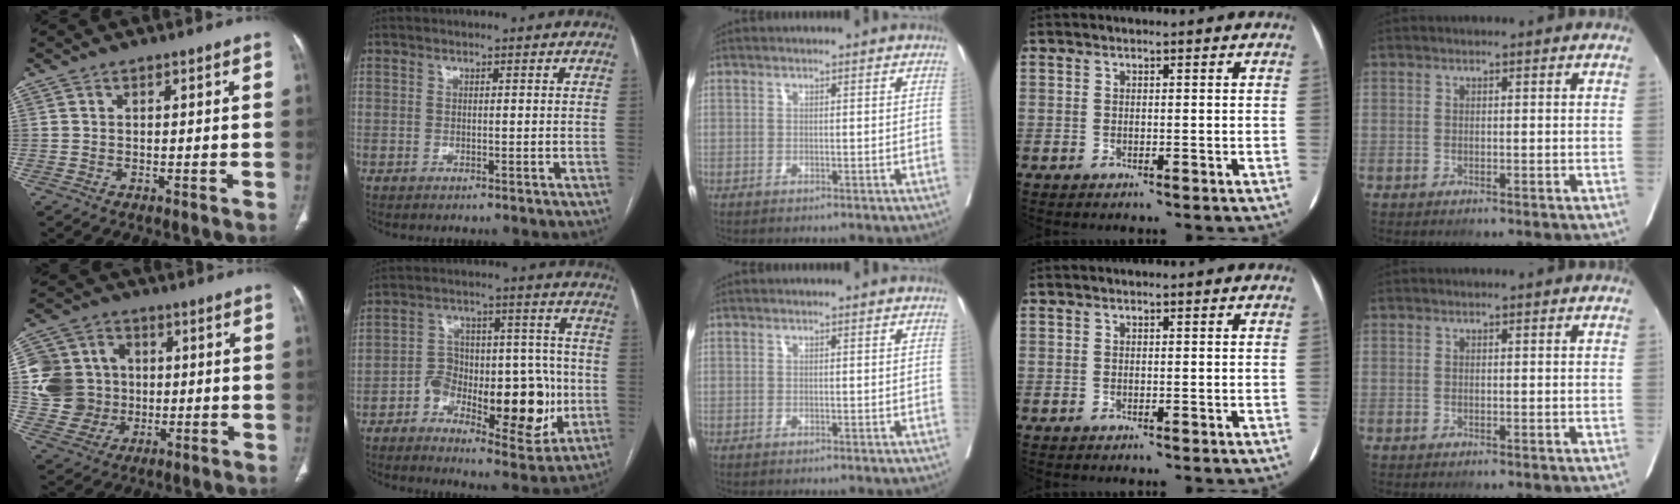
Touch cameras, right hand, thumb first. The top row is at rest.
{"thumb": {"total": 13.6, "force": [0.3, 12.5, 5.3], "torque": [-0.081, 0.017, 0.013]}, "index": {"total": 15.3, "force": [-4.4, 6.7, 13.0], "torque": [-0.186, 0.030, -0.059]}}